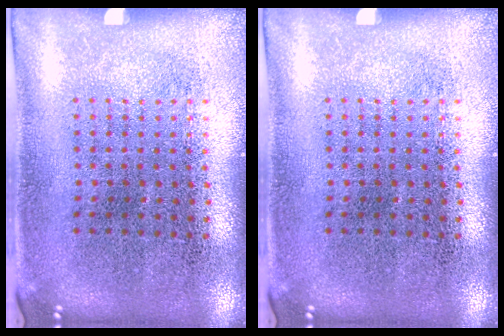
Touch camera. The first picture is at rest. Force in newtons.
{"total": 0.0}